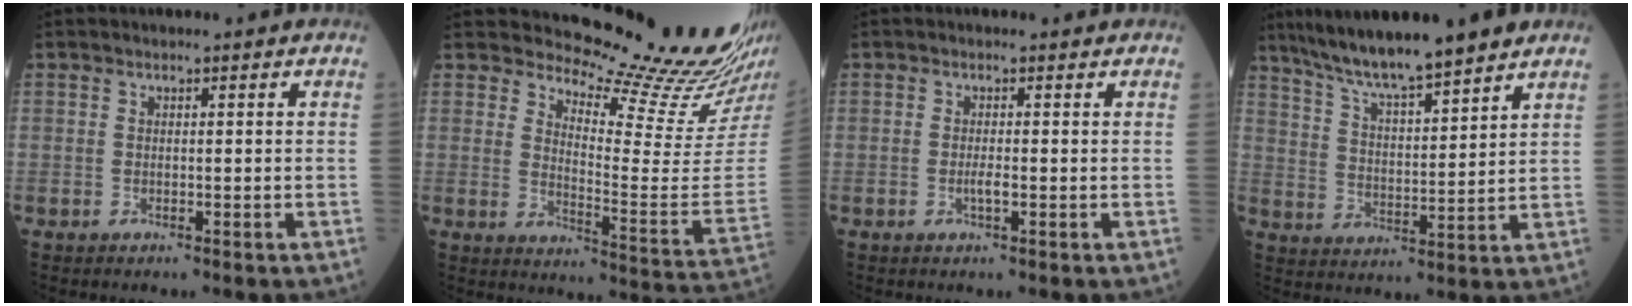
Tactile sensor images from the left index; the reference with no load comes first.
{"total": 18.3, "force": [17.4, -0.6, 5.8], "torque": [-0.097, -0.130, 0.216]}
{"total": 1.2, "force": [-0.4, 0.2, 1.1], "torque": [-0.021, -0.004, -0.006]}
{"total": 12.8, "force": [10.8, 0.8, 6.9], "torque": [-0.119, 0.013, 0.188]}